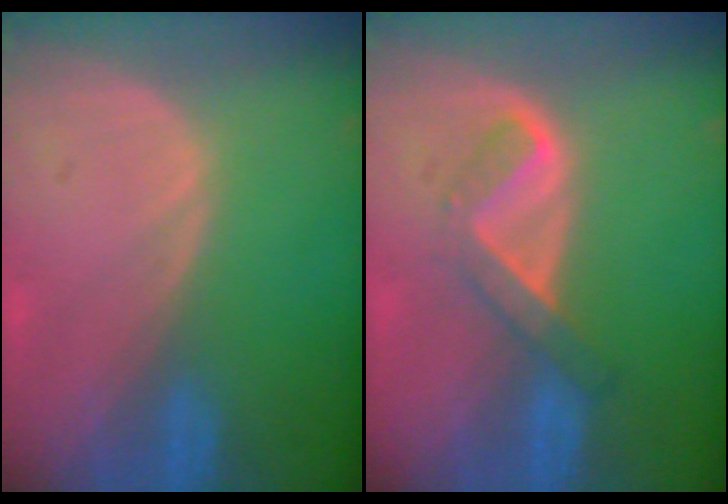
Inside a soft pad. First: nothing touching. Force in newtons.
{"total": 5.3, "press": 4.5, "slide": 2.9}